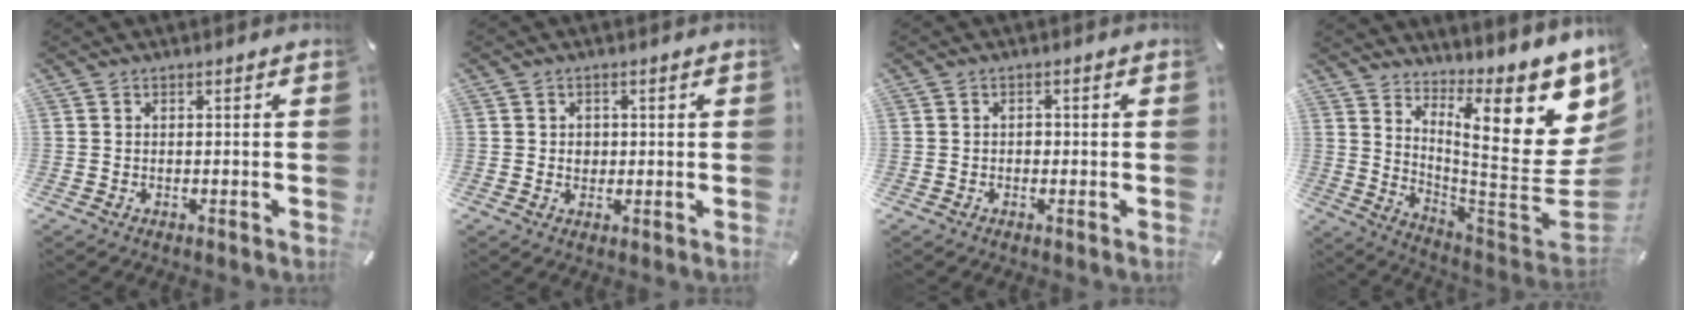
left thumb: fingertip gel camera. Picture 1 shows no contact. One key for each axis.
{"total": 2.1, "fx": 0.2, "fy": 2.0, "fz": 0.8, "tx": -0.001, "ty": -0.001, "tz": -0.002}
{"total": 1.0, "fx": -0.3, "fy": 0.9, "fz": 0.5, "tx": -0.010, "ty": 0.005, "tz": -0.007}
{"total": 20.4, "fx": 9.2, "fy": 8.6, "fz": 16.1, "tx": -0.188, "ty": -0.103, "tz": 0.154}